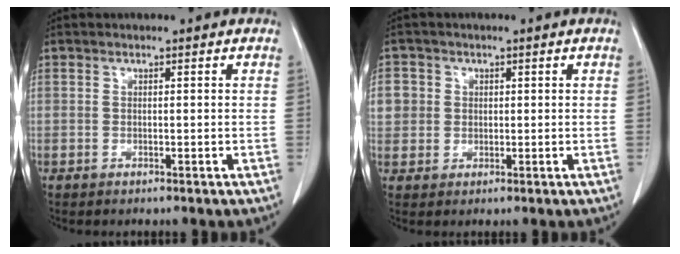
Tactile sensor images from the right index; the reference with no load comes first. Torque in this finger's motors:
{"motor_torque": [0.19, 0.12, 0.10, 0.03]}